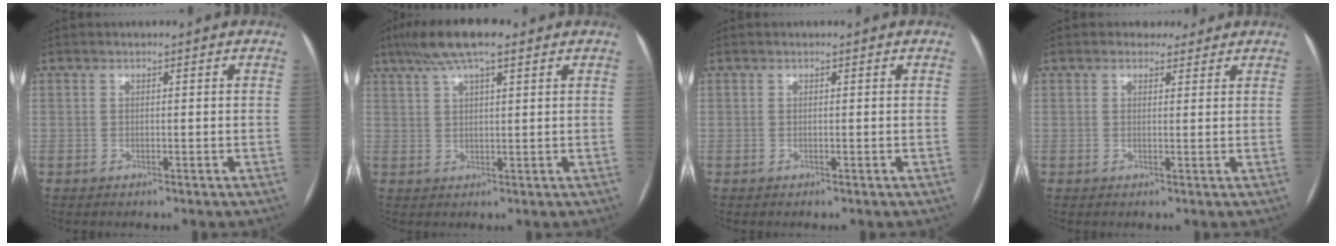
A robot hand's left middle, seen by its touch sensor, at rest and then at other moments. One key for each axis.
{"total": 9.1, "fx": 6.2, "fy": 1.7, "fz": 6.5, "tx": -0.114, "ty": 0.035, "tz": 0.103}
{"total": 0.0}
{"total": 2.4, "fx": 2.0, "fy": 1.5, "fz": 0.2, "tx": 0.002, "ty": 0.007, "tz": 0.025}